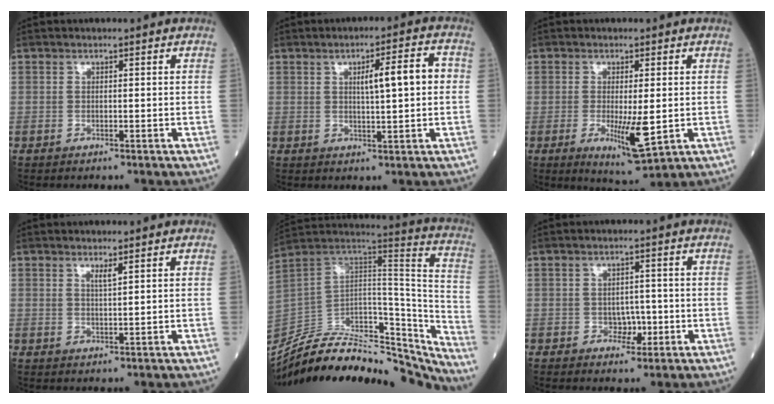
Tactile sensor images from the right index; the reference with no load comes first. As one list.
[{"total": 6.5, "force": [1.0, 0.8, 6.4], "torque": [-0.101, 0.015, 0.017]}, {"total": 6.8, "force": [-1.2, 1.3, 6.5], "torque": [-0.107, -0.015, -0.015]}, {"total": 1.4, "force": [0.9, -0.1, 1.0], "torque": [-0.019, -0.007, 0.017]}, {"total": 31.7, "force": [-28.1, 7.1, 12.8], "torque": [-0.173, 0.007, -0.411]}, {"total": 2.8, "force": [-0.9, 1.9, 1.8], "torque": [-0.017, 0.006, -0.010]}]